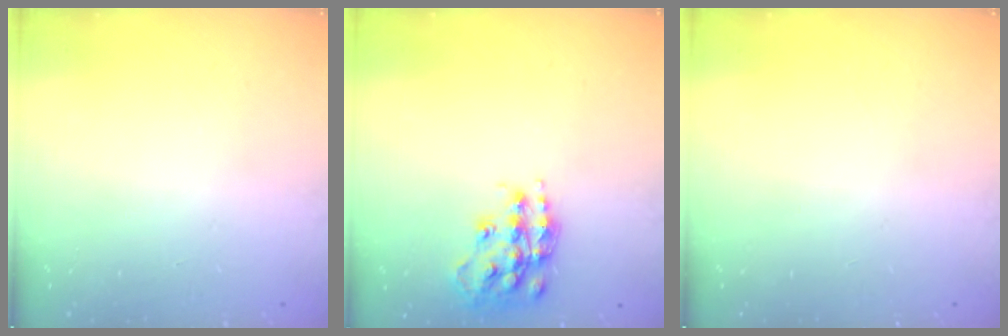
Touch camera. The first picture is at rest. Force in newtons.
{"total": 14.7, "press": 14.7, "slide": 0.9}
{"total": 0.0}